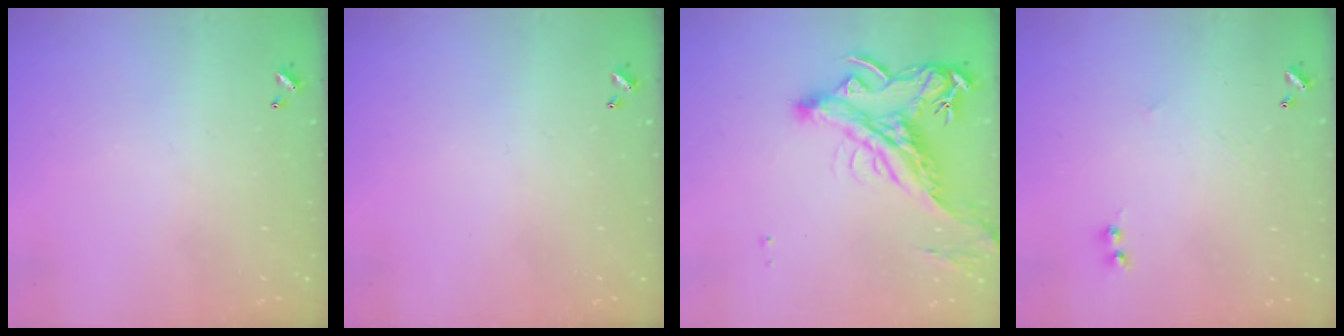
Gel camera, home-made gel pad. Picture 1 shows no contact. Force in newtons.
{"total": 0.0}
{"total": 4.6, "press": 4.3, "slide": 1.7}
{"total": 1.1, "press": 0.9, "slide": 0.6}